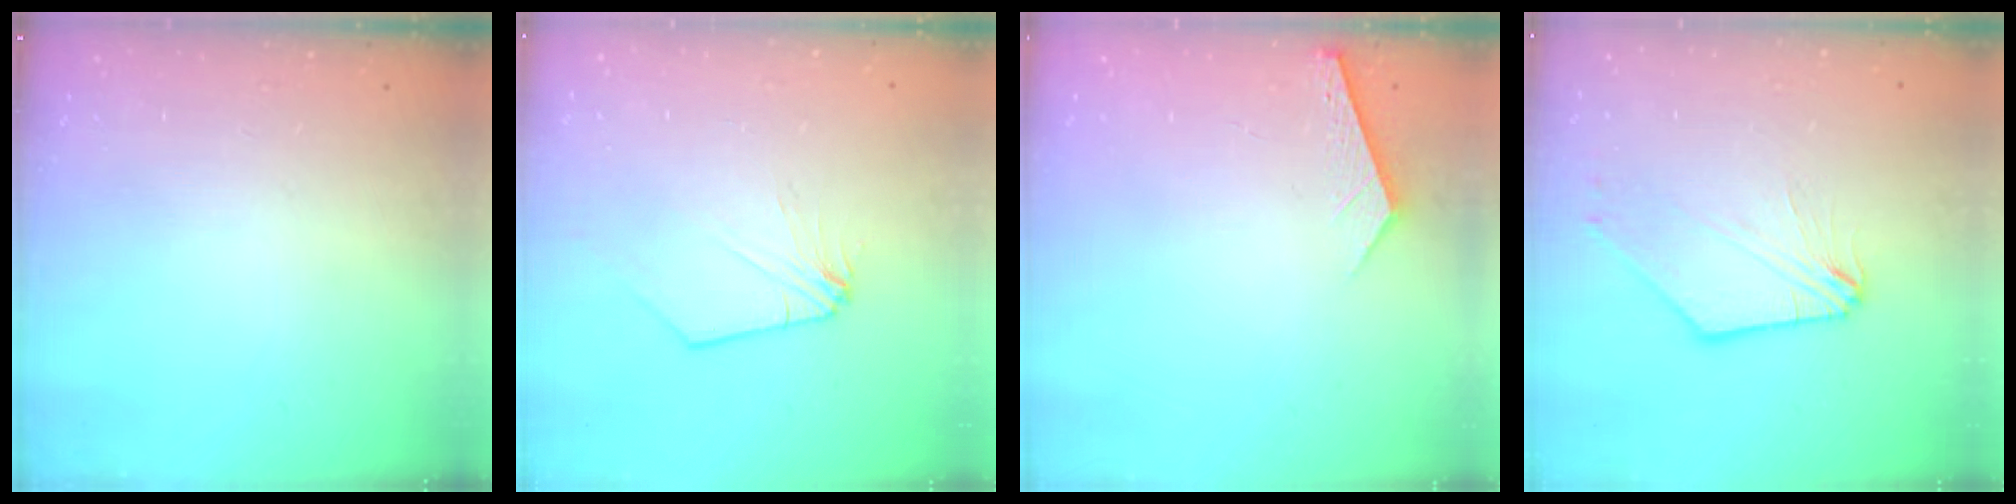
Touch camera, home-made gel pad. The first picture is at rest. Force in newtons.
{"total": 1.6, "press": 1.5, "slide": 0.4}
{"total": 2.7, "press": 2.7, "slide": 0.3}
{"total": 4.3, "press": 4.2, "slide": 0.7}